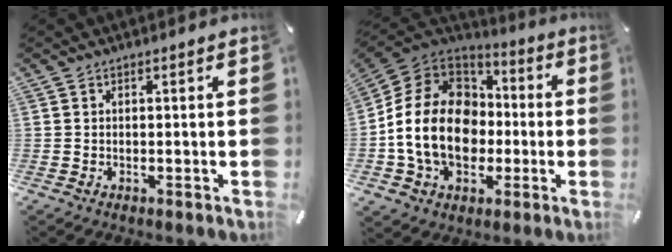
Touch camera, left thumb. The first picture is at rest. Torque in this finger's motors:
{"motor_torque": [2.04, 2.96, 2.77, 0.00, 0.32]}